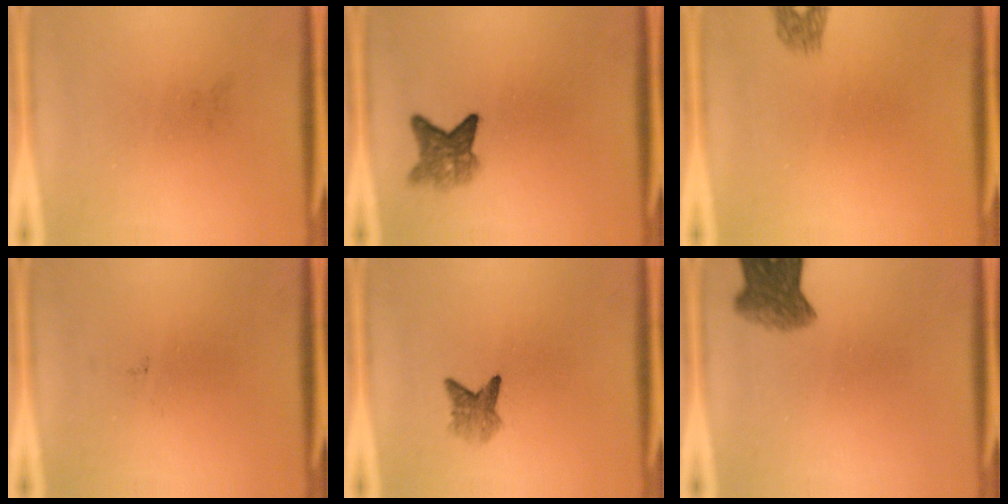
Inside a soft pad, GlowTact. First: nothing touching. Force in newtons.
{"total": 4.1}
{"total": 1.6}
{"total": 0.0}
{"total": 2.6}
{"total": 5.8}